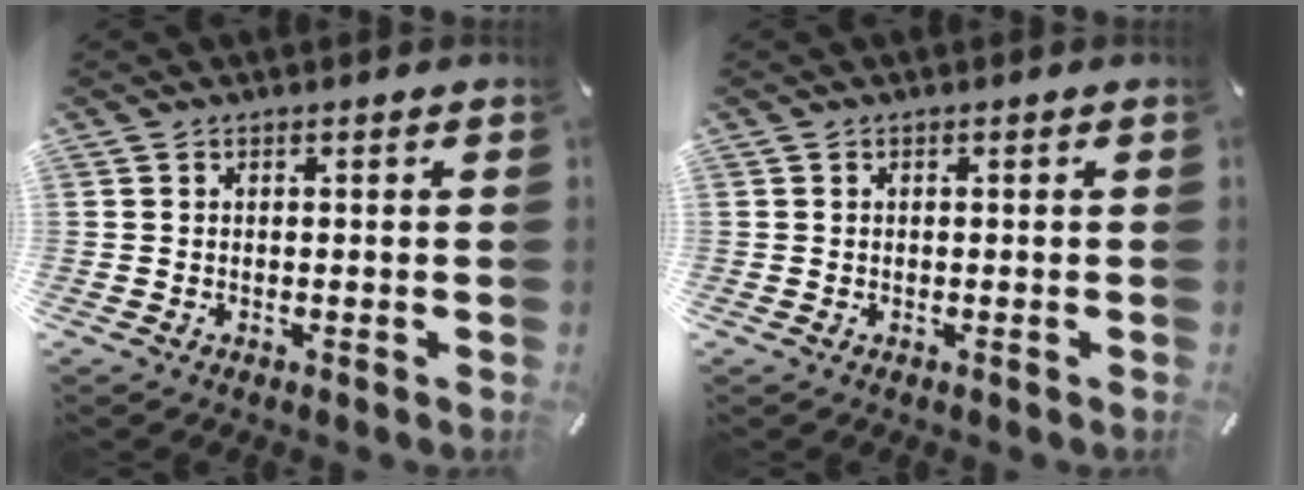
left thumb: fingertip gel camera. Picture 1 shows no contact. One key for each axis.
{"total": 0.0}